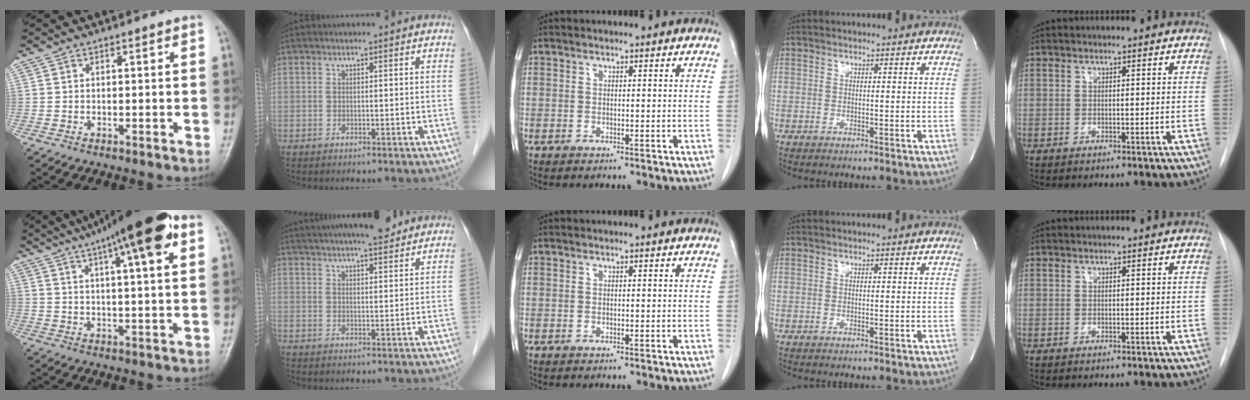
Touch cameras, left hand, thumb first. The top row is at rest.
{"thumb": {"total": 17.4, "force": [9.3, 3.6, 14.3], "torque": [-0.211, 0.001, 0.138]}, "index": {"total": 12.1, "force": [10.5, 1.6, 5.9], "torque": [-0.094, 0.023, 0.151]}}